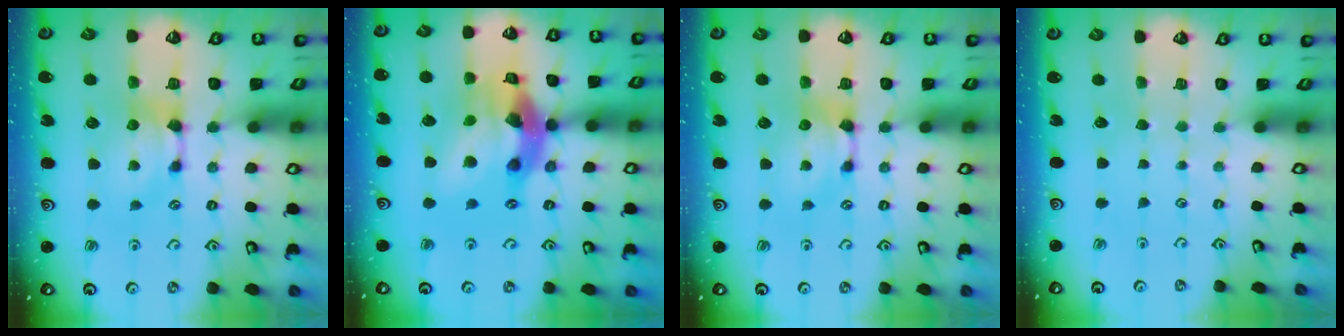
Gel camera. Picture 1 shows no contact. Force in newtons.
{"total": 13.8, "press": 13.5, "slide": 2.9}
{"total": 0.0}
{"total": 7.2, "press": 7.1, "slide": 0.6}